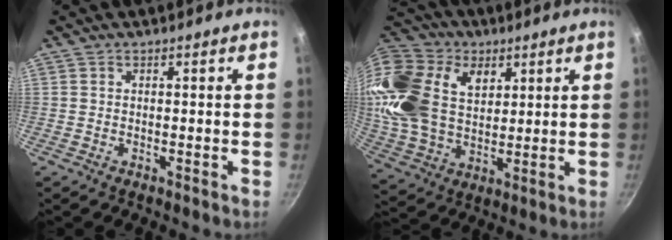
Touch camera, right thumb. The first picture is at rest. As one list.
[{"total": 25.0, "force": [8.2, 17.4, 15.9], "torque": [-0.321, 0.002, 0.154]}]